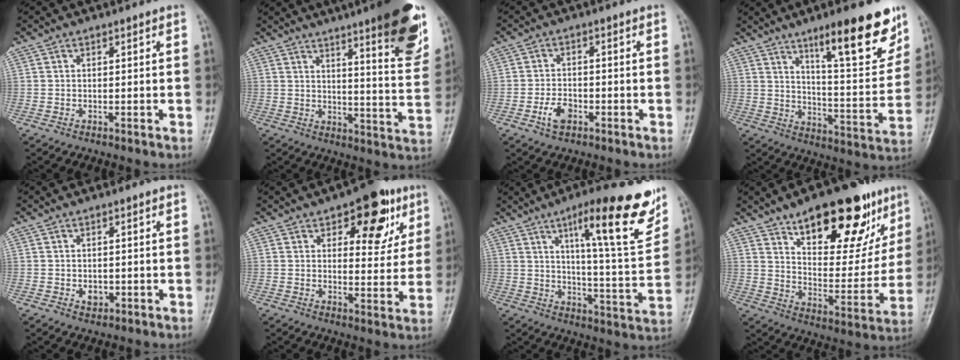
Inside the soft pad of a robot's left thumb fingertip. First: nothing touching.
{"total": 17.5, "force": [10.5, 2.8, 13.7], "torque": [-0.155, -0.062, 0.141]}
{"total": 4.1, "force": [-1.9, 2.5, 2.6], "torque": [-0.044, 0.012, -0.037]}
{"total": 17.7, "force": [11.2, 4.0, 13.2], "torque": [-0.154, -0.069, 0.175]}
{"total": 2.0, "force": [-0.3, 1.6, 1.1], "torque": [-0.010, 0.000, 0.000]}
{"total": 12.7, "force": [6.1, 6.4, 9.2], "torque": [-0.073, -0.020, 0.077]}
{"total": 19.6, "force": [11.1, 3.7, 15.7], "torque": [-0.189, -0.054, 0.165]}
{"total": 23.9, "force": [13.9, 10.7, 16.2], "torque": [-0.178, -0.048, 0.215]}